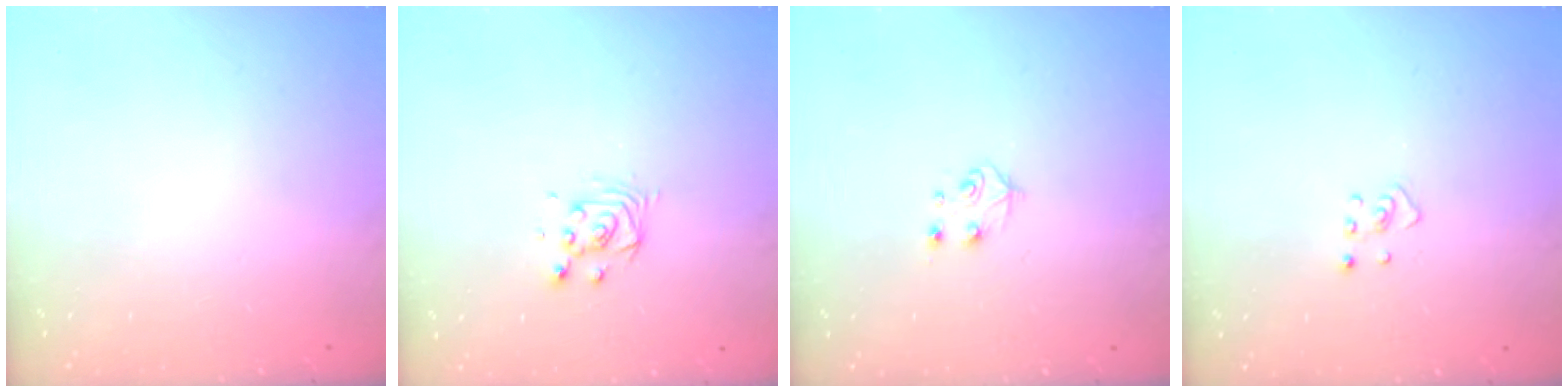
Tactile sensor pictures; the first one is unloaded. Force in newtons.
{"total": 4.0, "press": 4.0, "slide": 0.3}
{"total": 5.0, "press": 4.9, "slide": 0.5}
{"total": 2.4, "press": 2.3, "slide": 0.4}